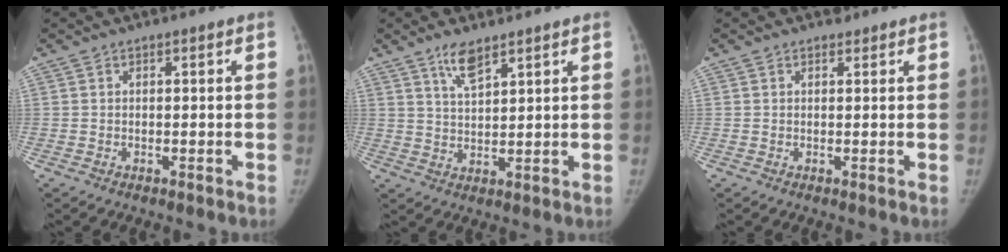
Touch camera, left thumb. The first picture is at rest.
{"total": 6.0, "force": [4.1, 1.9, 3.9], "torque": [-0.067, -0.023, 0.080]}
{"total": 0.9, "force": [0.7, 0.6, 0.0], "torque": [0.005, -0.005, 0.006]}